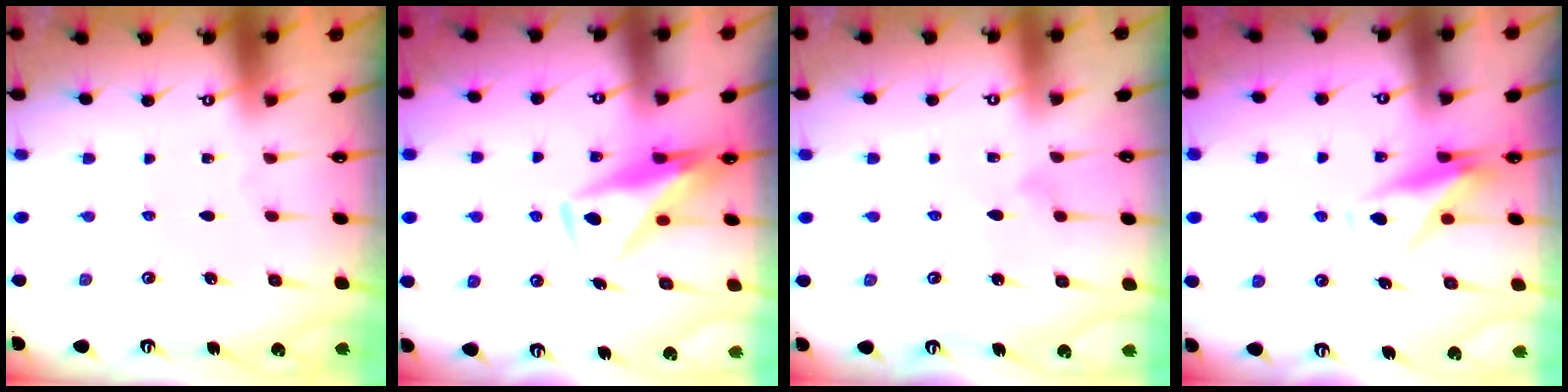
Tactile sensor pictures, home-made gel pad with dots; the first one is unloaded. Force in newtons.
{"total": 11.1, "press": 11.1, "slide": 1.0}
{"total": 6.7, "press": 6.7, "slide": 0.5}
{"total": 9.0, "press": 9.0, "slide": 1.1}